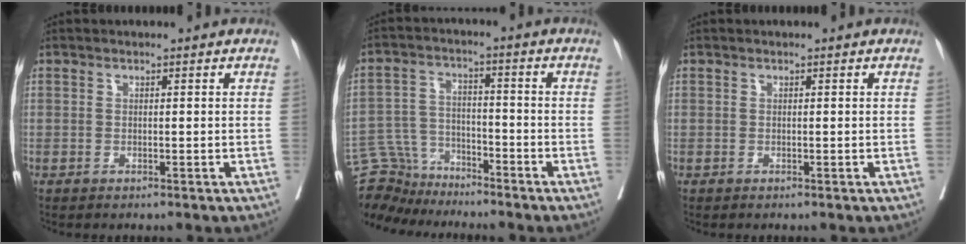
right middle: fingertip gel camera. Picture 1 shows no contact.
{"total": 7.7, "force": [-7.3, 2.4, -0.5], "torque": [0.001, 0.018, -0.138]}
{"total": 0.0}